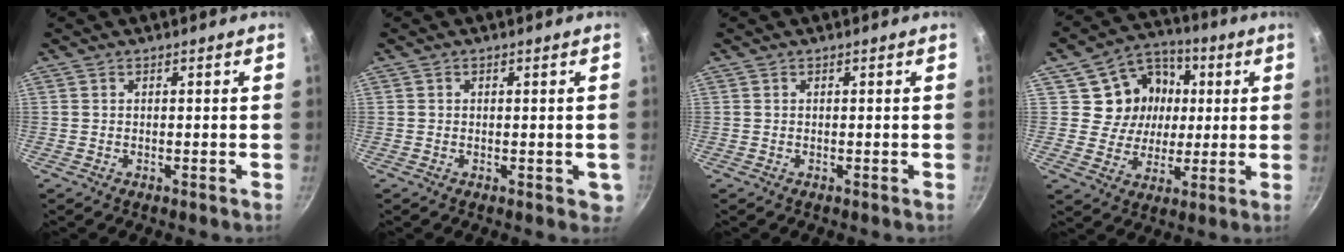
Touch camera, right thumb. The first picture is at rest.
{"total": 2.3, "force": [0.0, 1.6, 1.6], "torque": [-0.013, -0.001, 0.001]}
{"total": 0.0}
{"total": 12.7, "force": [2.8, 11.2, 5.3], "torque": [-0.056, -0.001, 0.042]}